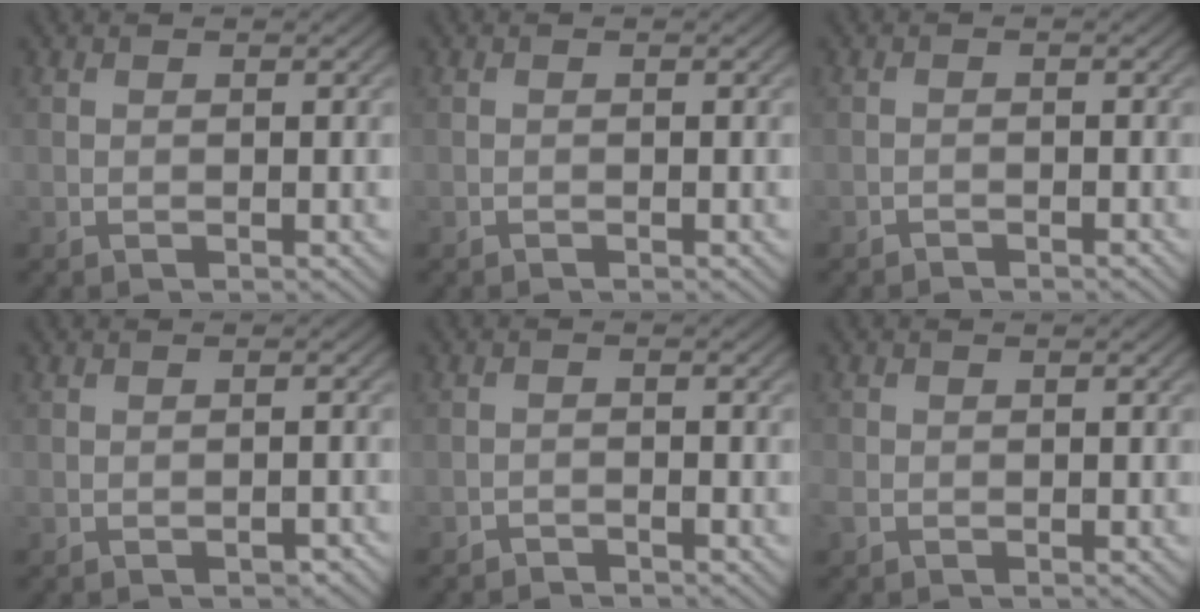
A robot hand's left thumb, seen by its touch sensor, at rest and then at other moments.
{"total": 0.0}
{"total": 0.8, "force": [-0.7, 0.0, 0.1], "torque": [0.001, -0.001, -0.015]}
{"total": 1.2, "force": [-0.8, 0.4, 0.7], "torque": [-0.008, 0.000, -0.009]}
{"total": 1.1, "force": [-1.1, 0.1, 0.2], "torque": [-0.002, 0.001, -0.024]}
{"total": 1.3, "force": [-0.6, 1.0, 0.7], "torque": [-0.022, -0.003, -0.015]}